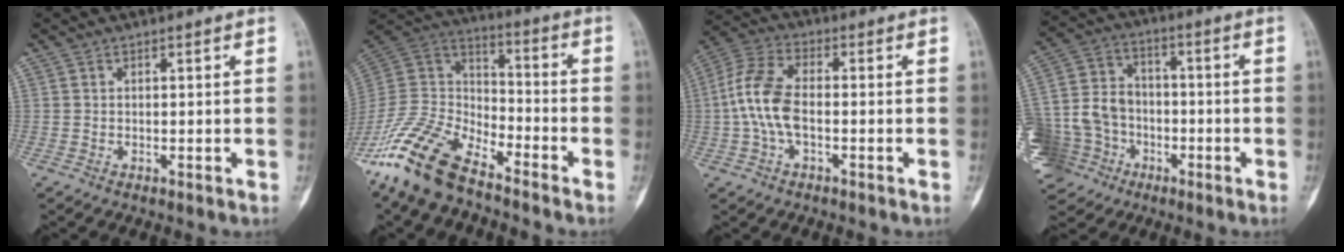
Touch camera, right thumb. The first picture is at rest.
{"total": 16.9, "force": [-12.8, 6.9, 8.6], "torque": [-0.168, 0.068, -0.253]}
{"total": 10.0, "force": [-1.1, 5.2, 8.4], "torque": [-0.189, 0.030, -0.027]}
{"total": 18.4, "force": [-7.0, 15.0, 7.9], "torque": [-0.174, 0.048, -0.119]}